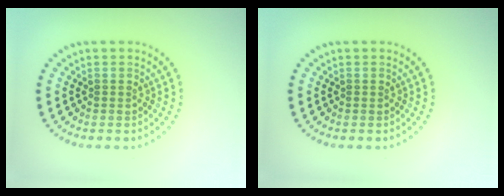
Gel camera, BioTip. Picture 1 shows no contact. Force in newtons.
{"total": 0.0}